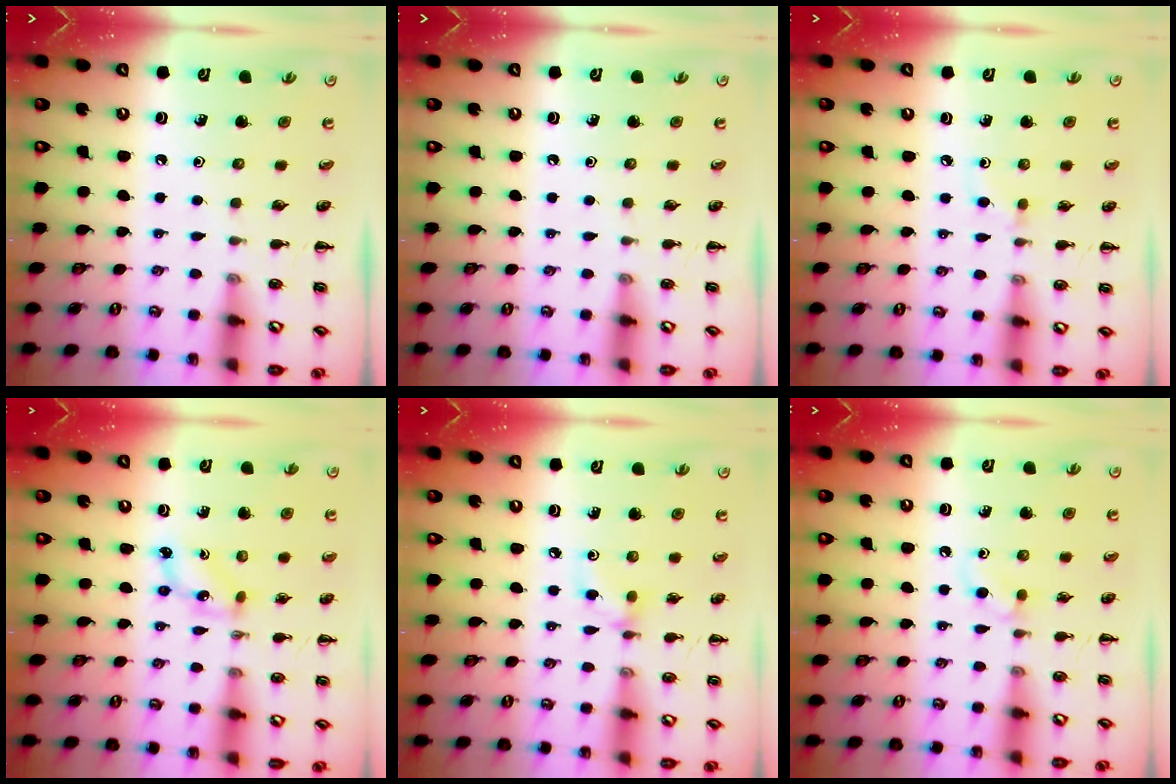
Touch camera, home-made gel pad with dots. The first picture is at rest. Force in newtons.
{"total": 0.0}
{"total": 2.7, "press": 2.5, "slide": 1.0}
{"total": 2.8, "press": 2.7, "slide": 0.7}
{"total": 3.8, "press": 3.6, "slide": 1.1}
{"total": 2.9, "press": 2.6, "slide": 1.3}